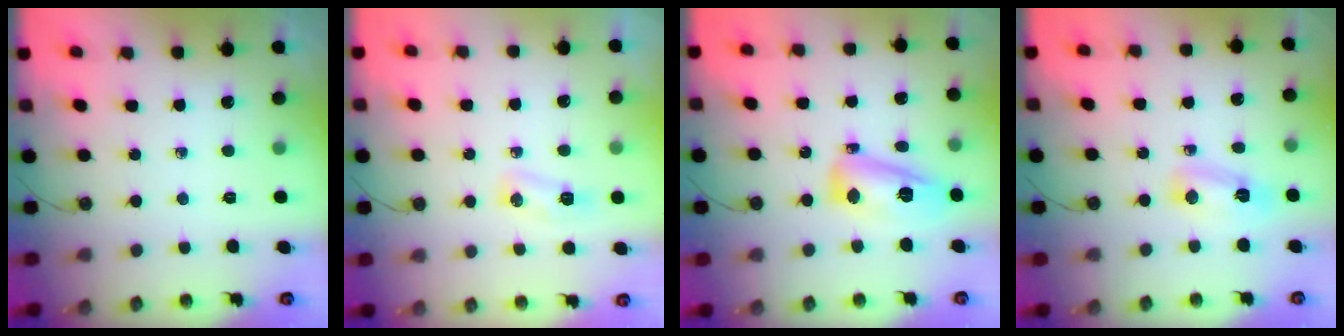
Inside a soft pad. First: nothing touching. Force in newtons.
{"total": 4.6, "press": 4.6, "slide": 0.7}
{"total": 14.1, "press": 14.1, "slide": 1.3}
{"total": 6.2, "press": 5.0, "slide": 3.7}